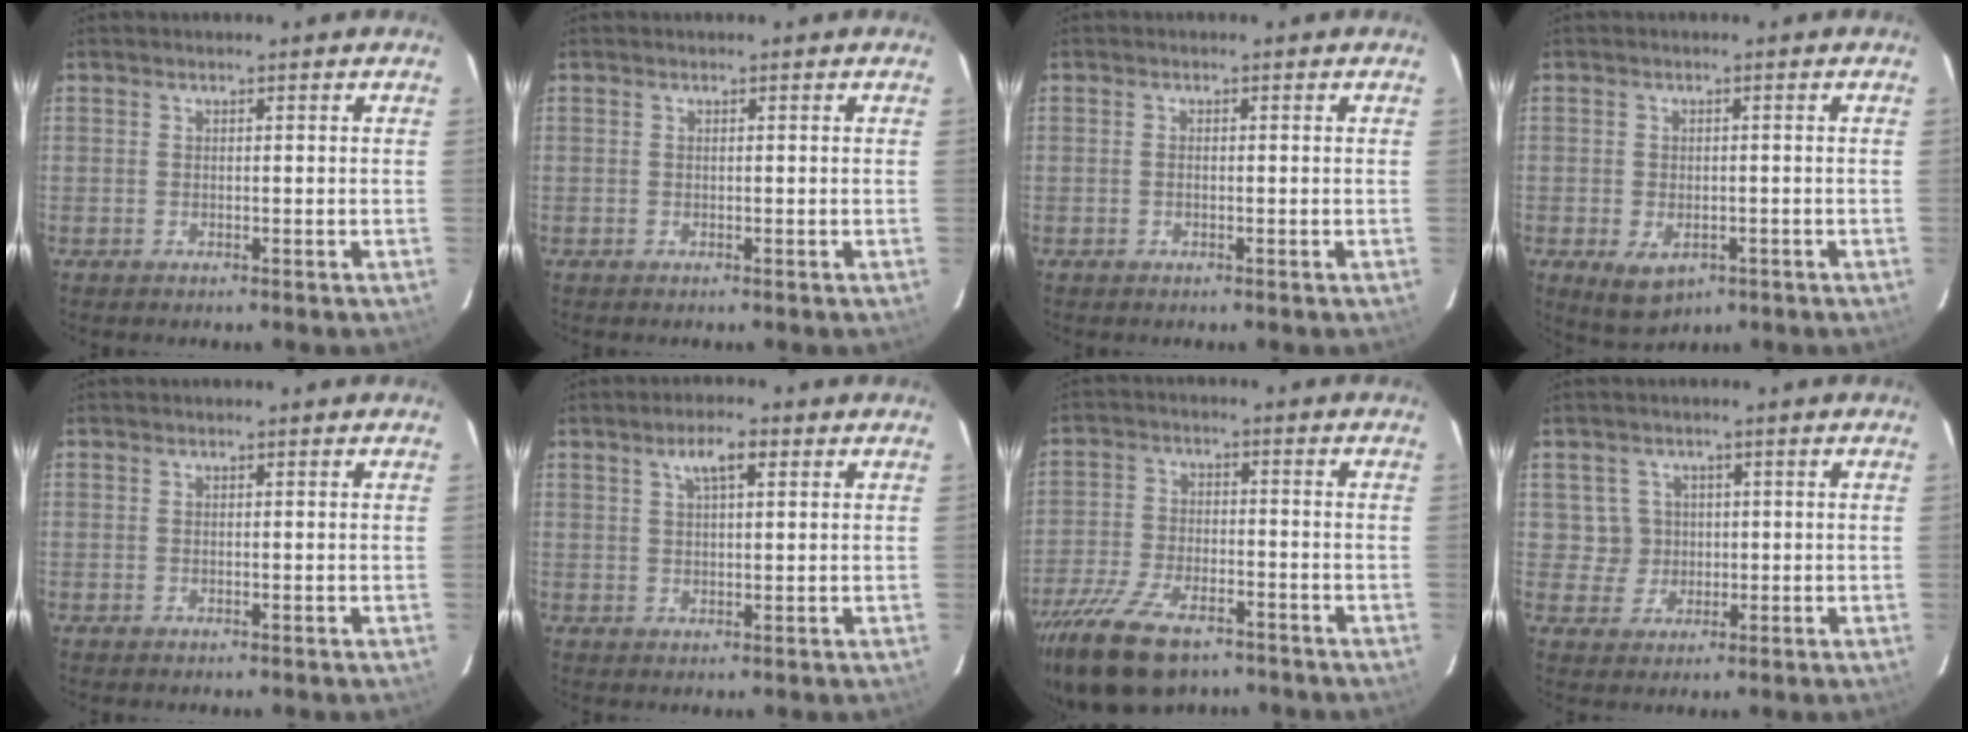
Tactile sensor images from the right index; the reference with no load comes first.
{"total": 0.0}
{"total": 0.7, "force": [-0.1, 0.3, 0.6], "torque": [-0.014, 0.001, -0.004]}
{"total": 5.8, "force": [-2.3, 3.8, 3.6], "torque": [-0.071, -0.017, -0.029]}
{"total": 0.0}
{"total": 4.4, "force": [2.2, 1.4, 3.6], "torque": [-0.065, 0.011, 0.038]}
{"total": 14.7, "force": [-10.5, 6.4, 8.0], "torque": [-0.186, -0.026, -0.189]}
{"total": 4.1, "force": [0.5, 4.1, 0.0], "torque": [0.007, 0.019, 0.014]}